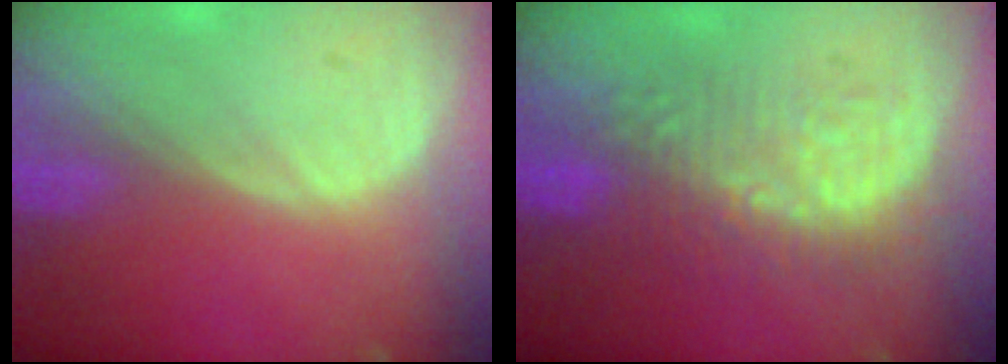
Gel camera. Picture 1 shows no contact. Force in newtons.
{"total": 8.8, "press": 8.7, "slide": 1.4}